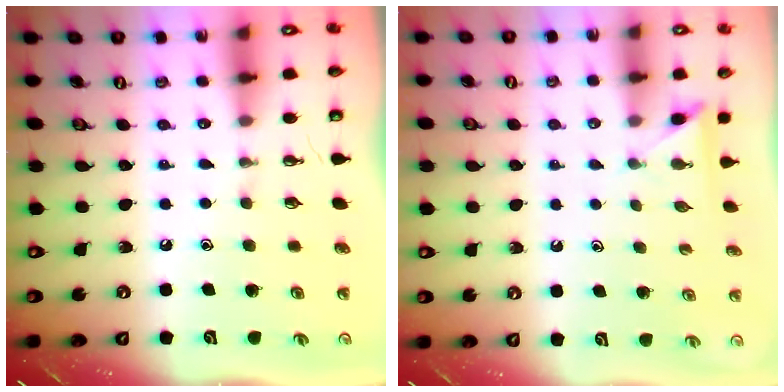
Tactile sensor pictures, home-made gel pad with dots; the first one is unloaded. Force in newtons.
{"total": 2.7, "press": 2.7, "slide": 0.2}